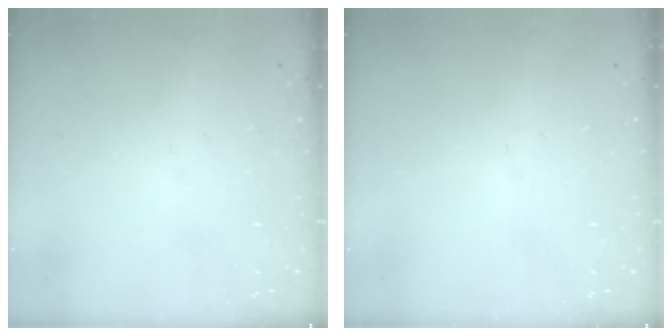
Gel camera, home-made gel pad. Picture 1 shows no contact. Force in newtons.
{"total": 0.0}